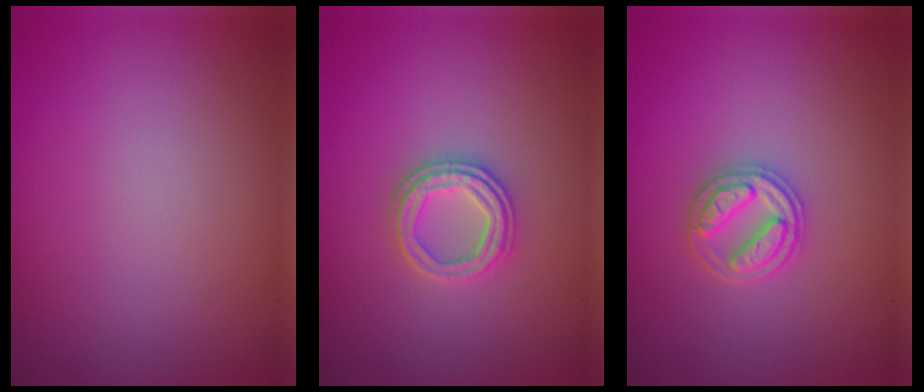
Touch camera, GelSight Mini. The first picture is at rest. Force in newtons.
{"total": 3.1, "press": 2.8, "slide": 1.2}
{"total": 3.3, "press": 3.2, "slide": 0.5}